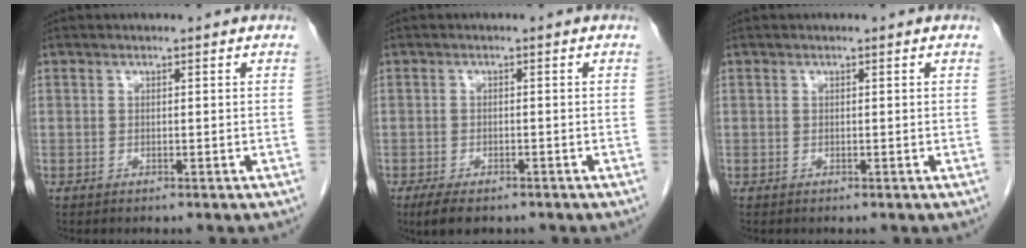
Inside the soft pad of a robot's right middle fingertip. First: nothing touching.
{"total": 4.7, "force": [-3.3, 1.9, 2.7], "torque": [-0.046, -0.009, -0.047]}
{"total": 0.0}